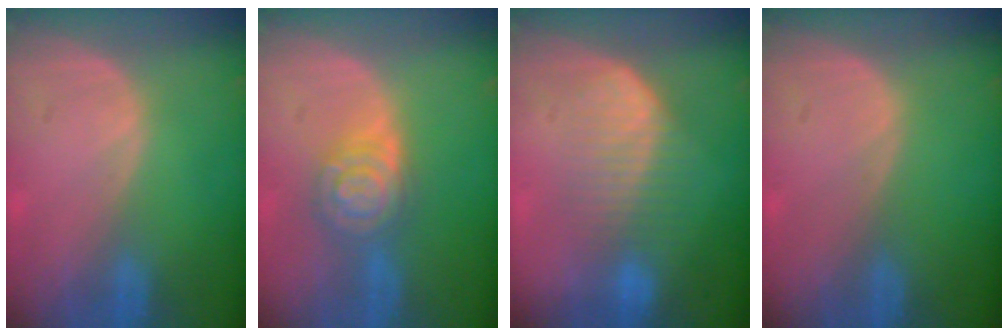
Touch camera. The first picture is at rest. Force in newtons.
{"total": 6.5, "press": 6.5, "slide": 0.5}
{"total": 6.8, "press": 6.6, "slide": 1.4}
{"total": 0.0}